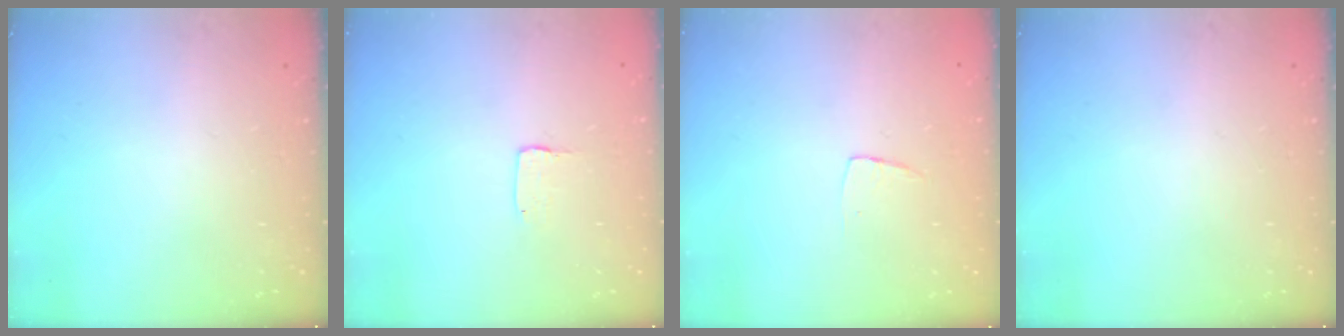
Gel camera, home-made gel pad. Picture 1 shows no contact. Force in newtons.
{"total": 1.3, "press": 1.2, "slide": 0.1}
{"total": 3.8, "press": 3.7, "slide": 0.3}
{"total": 0.0}